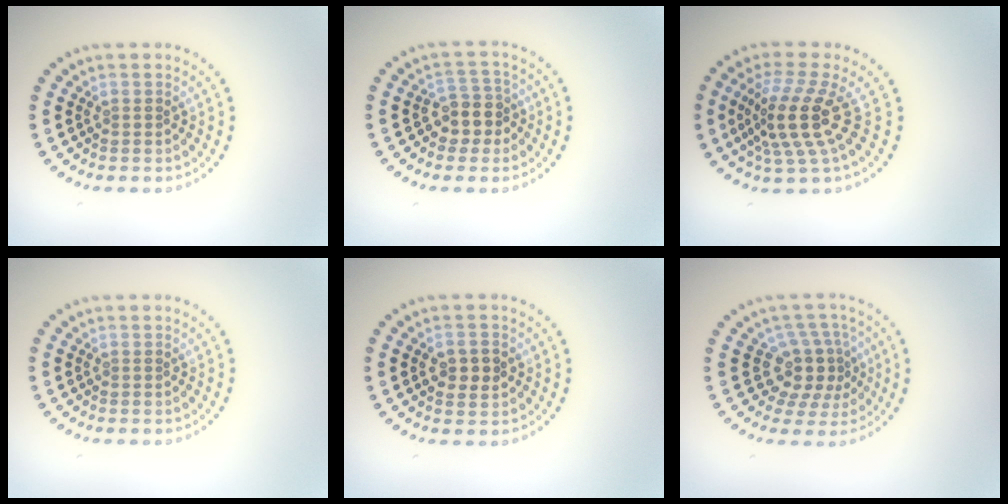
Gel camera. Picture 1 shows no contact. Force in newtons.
{"total": 2.8, "press": 2.5, "slide": 1.3}
{"total": 4.6, "press": 3.4, "slide": 3.1}
{"total": 0.0}
{"total": 2.5, "press": 2.5, "slide": 0.0}
{"total": 3.8, "press": 3.1, "slide": 2.2}